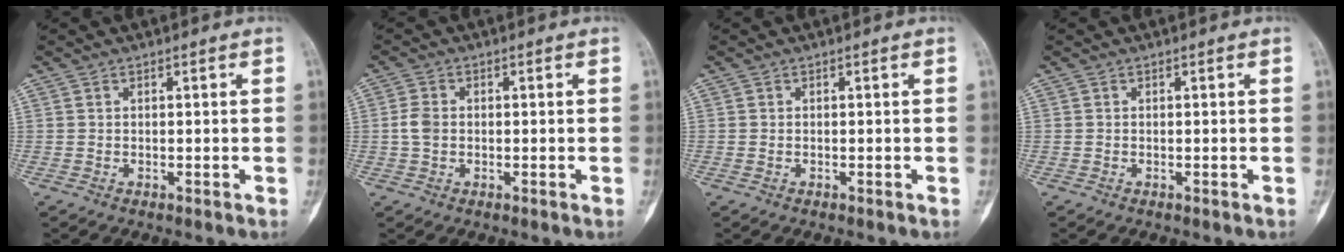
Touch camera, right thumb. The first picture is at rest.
{"total": 3.0, "force": [-0.2, 2.2, 2.0], "torque": [-0.042, 0.006, -0.008]}
{"total": 0.0}
{"total": 0.0}